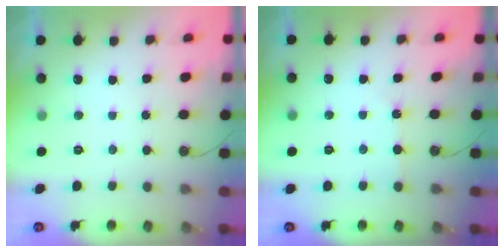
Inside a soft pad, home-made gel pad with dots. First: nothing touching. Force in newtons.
{"total": 1.8, "press": 1.8, "slide": 0.4}